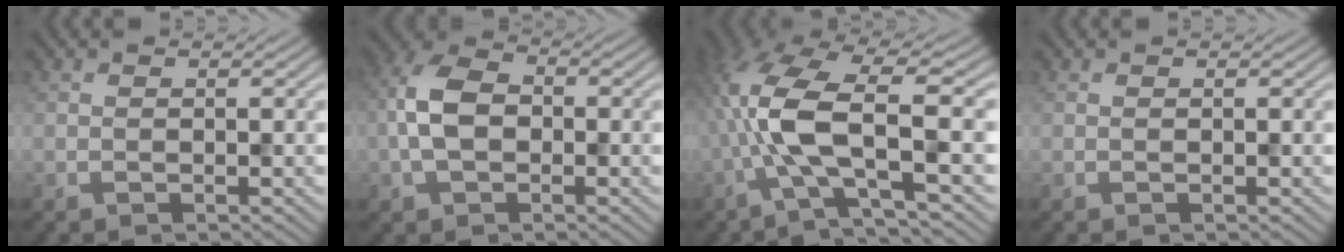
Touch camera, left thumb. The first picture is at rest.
{"total": 6.4, "force": [-0.7, 4.1, 4.8], "torque": [-0.111, 0.011, -0.025]}
{"total": 11.0, "force": [-1.2, 3.4, 10.4], "torque": [-0.233, 0.009, -0.031]}
{"total": 0.0}